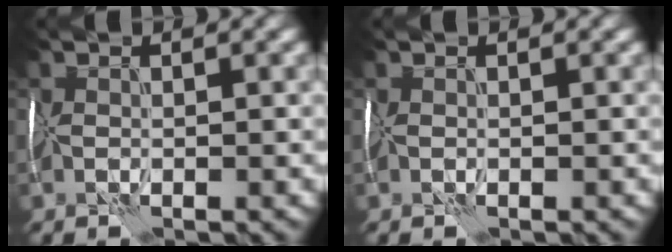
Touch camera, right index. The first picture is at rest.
{"total": 0.0}